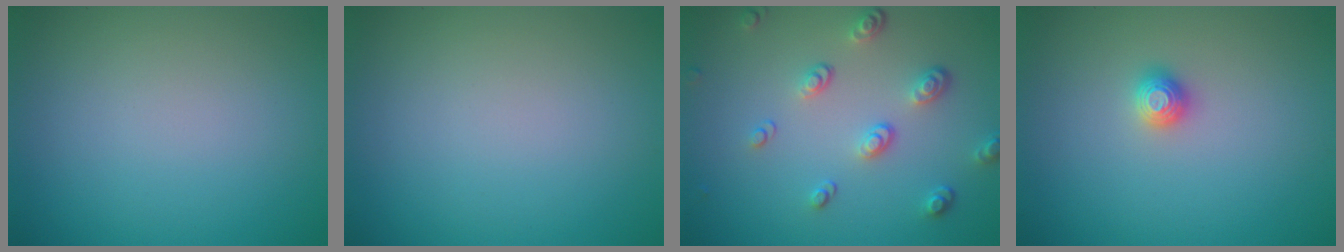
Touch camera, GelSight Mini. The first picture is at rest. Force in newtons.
{"total": 0.0}
{"total": 3.2, "press": 2.5, "slide": 2.1}
{"total": 1.1, "press": 1.1, "slide": 0.2}